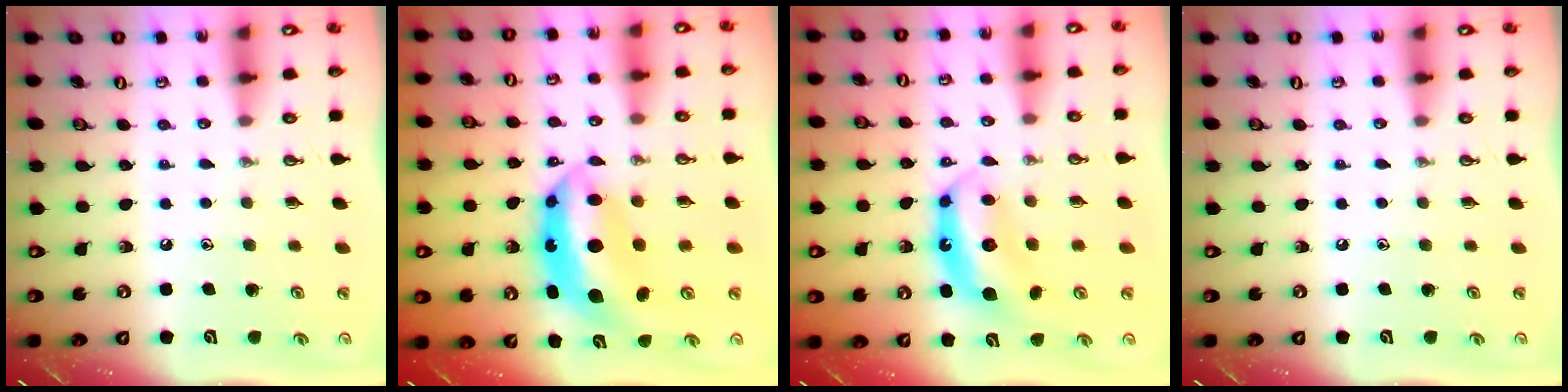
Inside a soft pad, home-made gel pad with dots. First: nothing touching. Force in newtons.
{"total": 9.1, "press": 9.0, "slide": 1.0}
{"total": 6.8, "press": 6.8, "slide": 0.5}
{"total": 0.0}